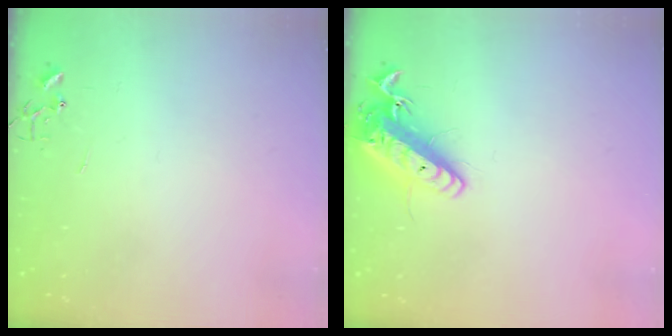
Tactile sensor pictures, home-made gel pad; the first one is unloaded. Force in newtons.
{"total": 16.0, "press": 15.7, "slide": 3.1}